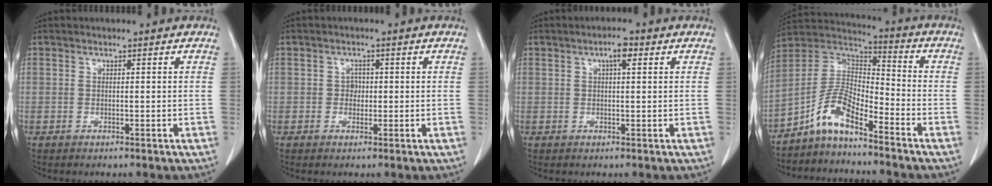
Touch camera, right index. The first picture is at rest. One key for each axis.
{"total": 1.6, "fx": 0.0, "fy": 1.3, "fz": 0.8, "tx": -0.009, "ty": 0.005, "tz": -0.001}
{"total": 2.6, "fx": 1.1, "fy": 0.5, "fz": 2.2, "tx": -0.040, "ty": 0.006, "tz": 0.016}
{"total": 8.7, "fx": -6.2, "fy": 2.3, "fz": 5.6, "tx": -0.123, "ty": 0.026, "tz": -0.123}